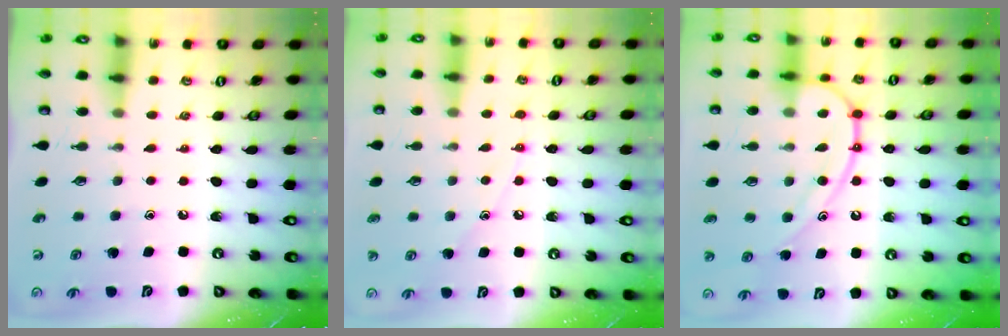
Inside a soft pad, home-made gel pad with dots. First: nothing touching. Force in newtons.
{"total": 7.1, "press": 7.1, "slide": 0.4}
{"total": 16.1, "press": 16.0, "slide": 1.4}